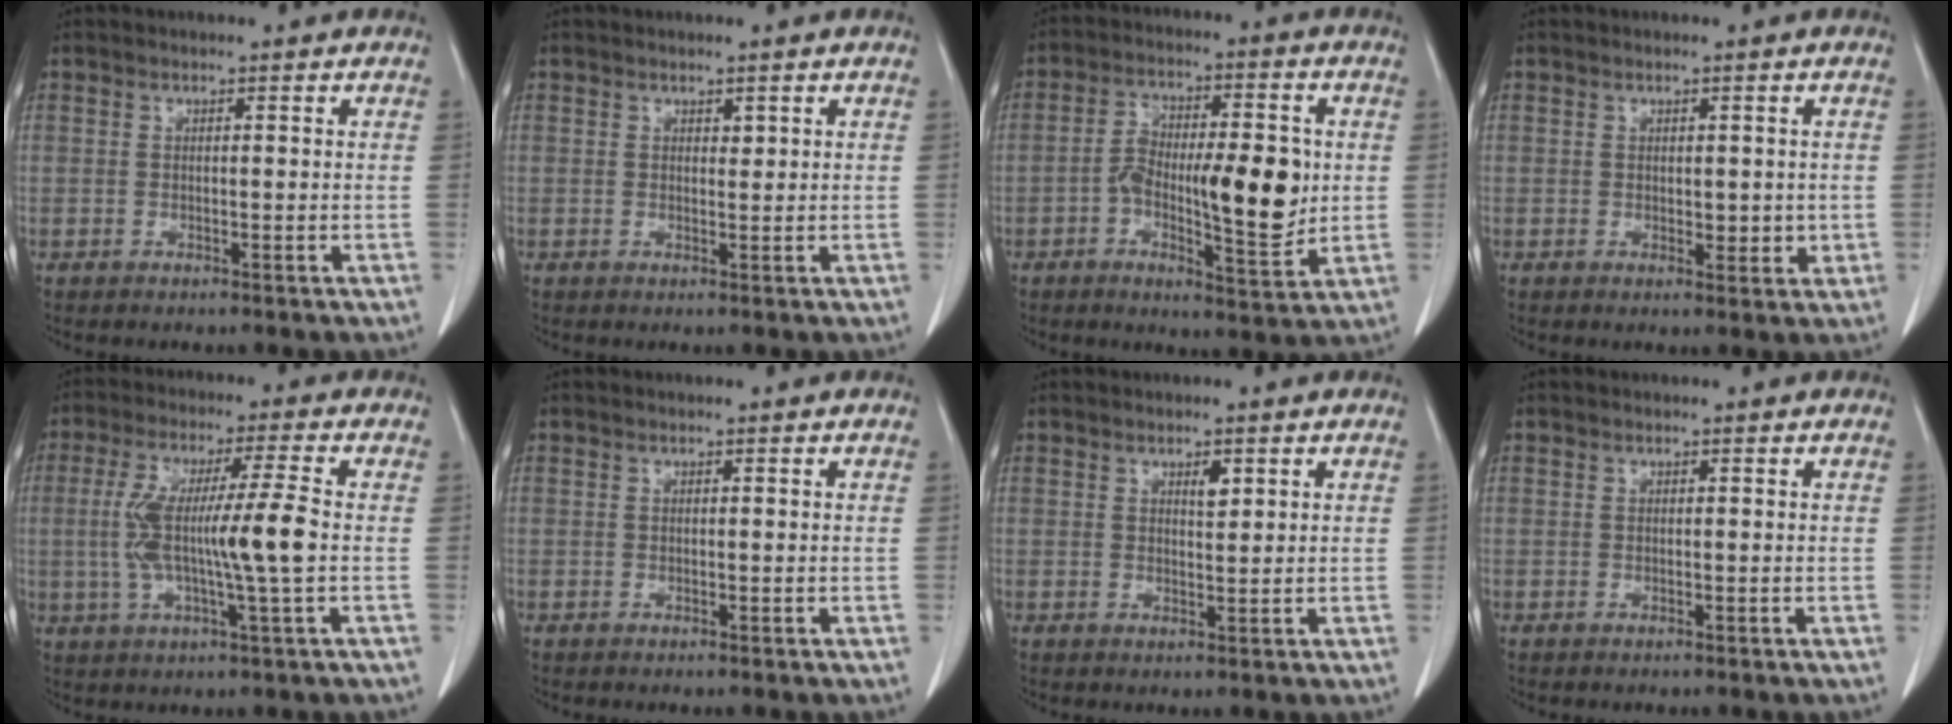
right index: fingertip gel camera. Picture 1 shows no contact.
{"total": 0.7, "force": [0.5, 0.4, 0.4], "torque": [-0.002, -0.004, 0.007]}
{"total": 13.3, "force": [-1.0, 4.2, 12.6], "torque": [-0.204, 0.010, -0.011]}
{"total": 2.9, "force": [0.0, 1.6, 2.4], "torque": [-0.027, -0.005, 0.006]}
{"total": 11.3, "force": [-0.5, 0.2, 11.2], "torque": [-0.224, 0.007, -0.012]}
{"total": 0.0}
{"total": 1.8, "force": [1.0, 0.7, 1.4], "torque": [-0.022, -0.004, 0.016]}
{"total": 0.0}